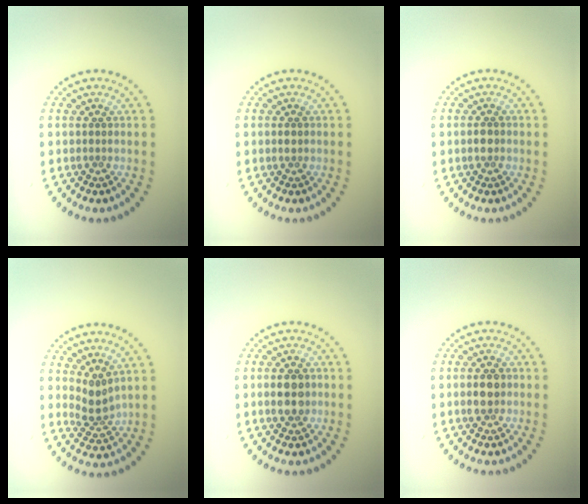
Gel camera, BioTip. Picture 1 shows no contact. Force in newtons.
{"total": 0.6, "press": 0.6, "slide": 0.1}
{"total": 1.1, "press": 1.1, "slide": 0.3}
{"total": 2.3, "press": 1.8, "slide": 1.5}
{"total": 2.6, "press": 2.6, "slide": 0.3}
{"total": 2.7, "press": 2.7, "slide": 0.2}